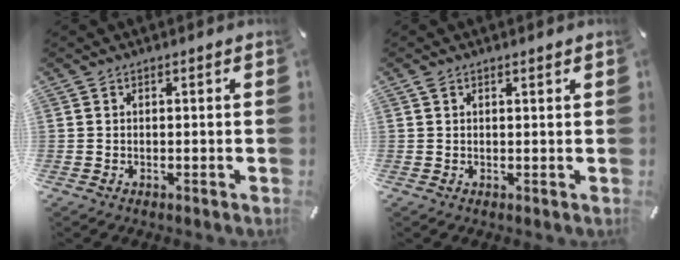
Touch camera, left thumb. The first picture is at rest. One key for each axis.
{"total": 1.1, "fx": 0.7, "fy": 0.5, "fz": 0.7, "tx": -0.016, "ty": 0.001, "tz": 0.012}